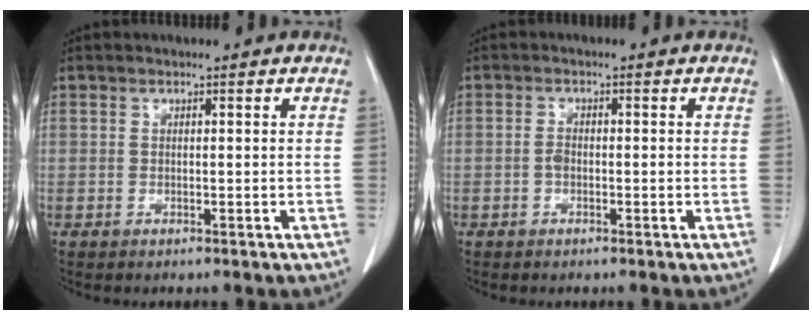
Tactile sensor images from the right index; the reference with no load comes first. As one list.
[{"total": 1.5, "force": [-0.4, 0.8, 1.3], "torque": [-0.024, 0.003, -0.006]}]